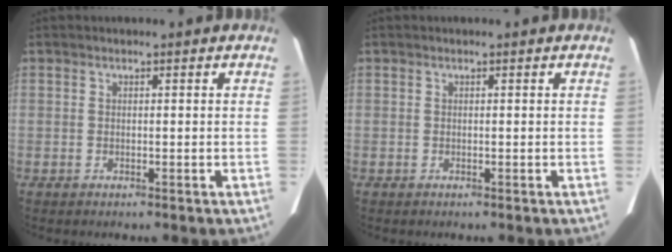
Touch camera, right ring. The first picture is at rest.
{"total": 0.0}